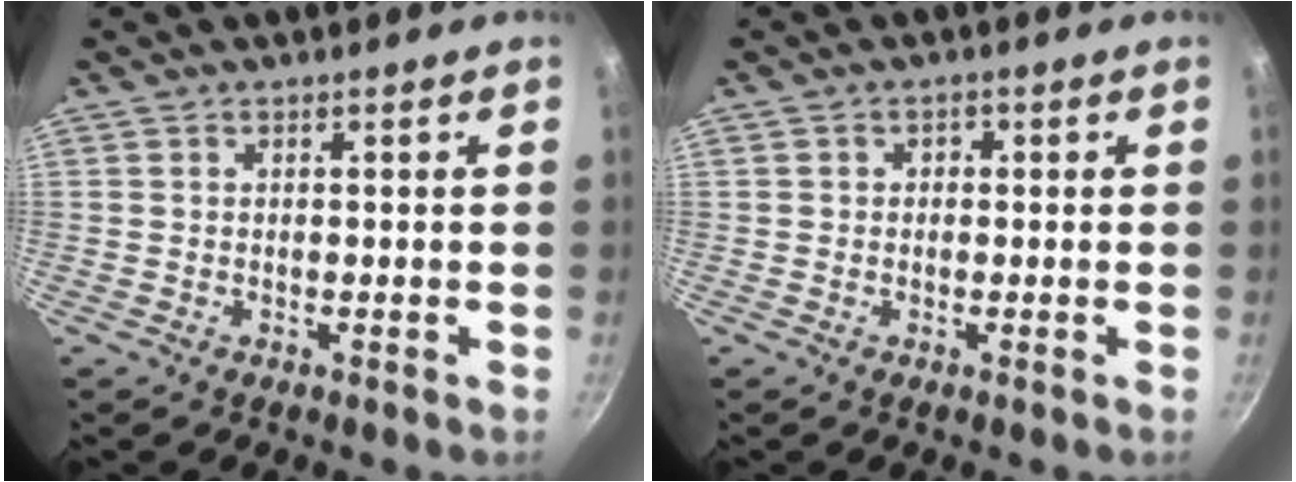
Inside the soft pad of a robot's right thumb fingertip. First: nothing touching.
{"total": 1.4, "force": [-0.1, 1.3, 0.6], "torque": [-0.003, 0.003, -0.004]}